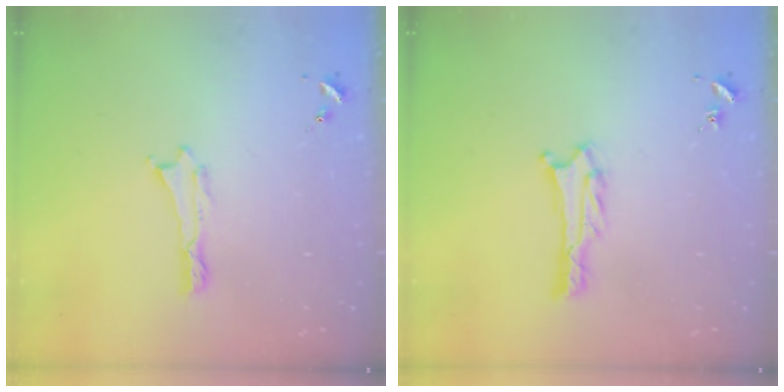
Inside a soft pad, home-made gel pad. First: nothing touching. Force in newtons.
{"total": 1.9, "press": 1.9, "slide": 0.2}